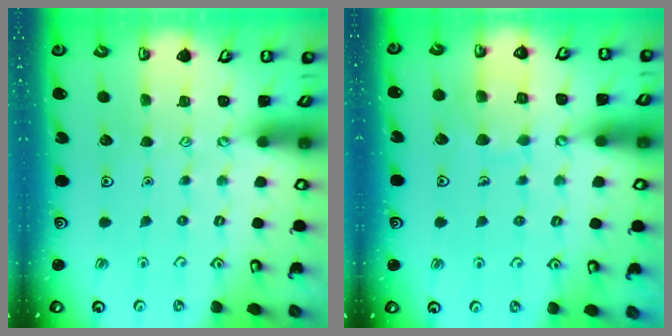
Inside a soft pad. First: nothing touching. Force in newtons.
{"total": 7.8, "press": 7.8, "slide": 0.7}